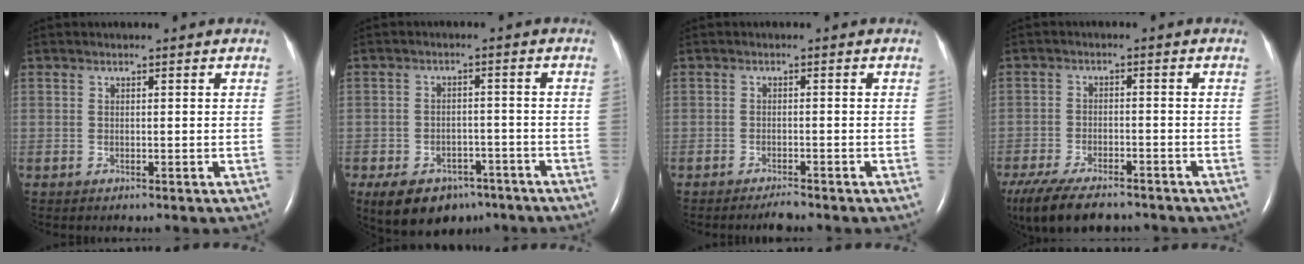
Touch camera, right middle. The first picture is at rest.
{"total": 10.9, "force": [-7.1, 6.8, 4.6], "torque": [-0.084, 0.010, -0.102]}
{"total": 1.7, "force": [-1.6, 0.0, 0.6], "torque": [-0.017, -0.006, -0.025]}
{"total": 13.7, "force": [-10.7, 4.6, 7.1], "torque": [-0.156, -0.021, -0.166]}